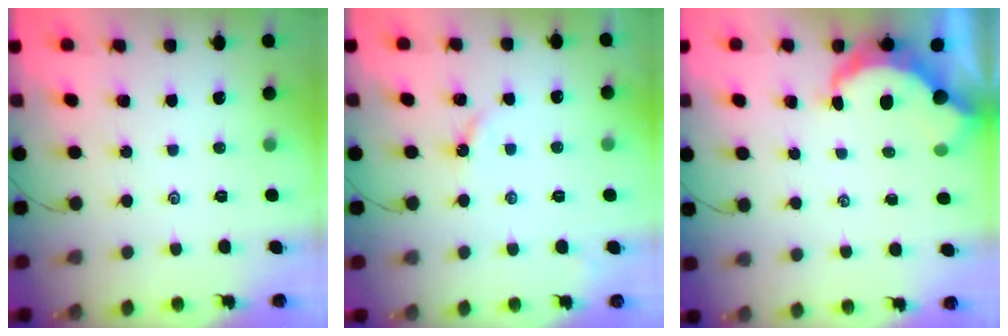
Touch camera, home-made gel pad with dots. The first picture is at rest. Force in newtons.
{"total": 2.7, "press": 2.7, "slide": 0.4}
{"total": 7.3, "press": 7.3, "slide": 0.4}